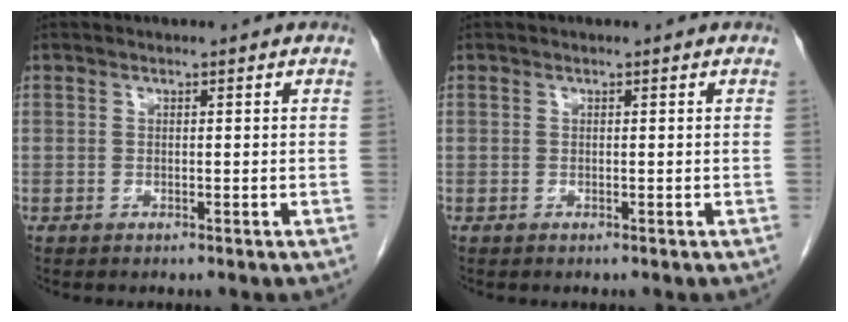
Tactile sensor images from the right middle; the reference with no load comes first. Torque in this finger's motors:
{"motor_torque": [-0.26, 0.01, -0.02, 0.00]}